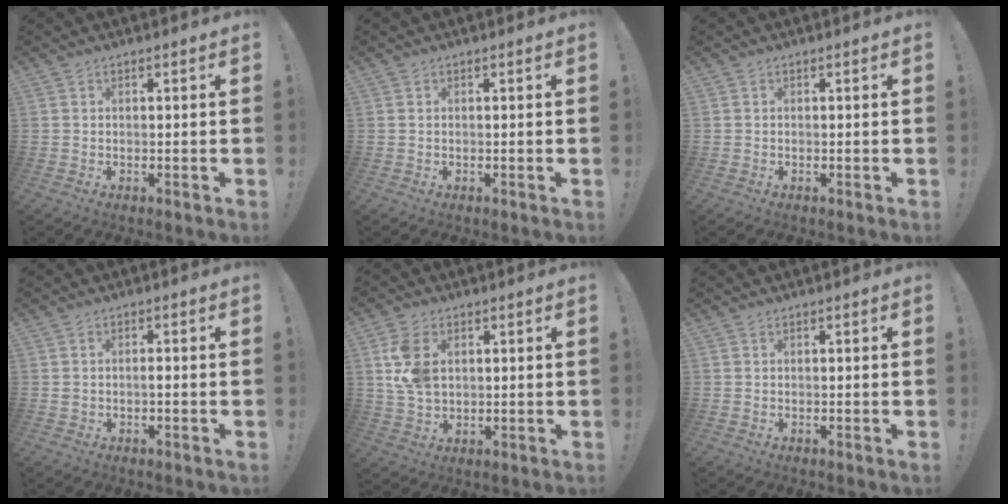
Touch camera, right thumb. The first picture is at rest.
{"total": 0.0}
{"total": 0.0}
{"total": 1.2, "force": [-0.5, 0.6, 0.9], "torque": [-0.017, 0.005, -0.009]}
{"total": 9.0, "force": [2.6, 5.9, 6.3], "torque": [-0.118, -0.006, 0.049]}
{"total": 0.0}